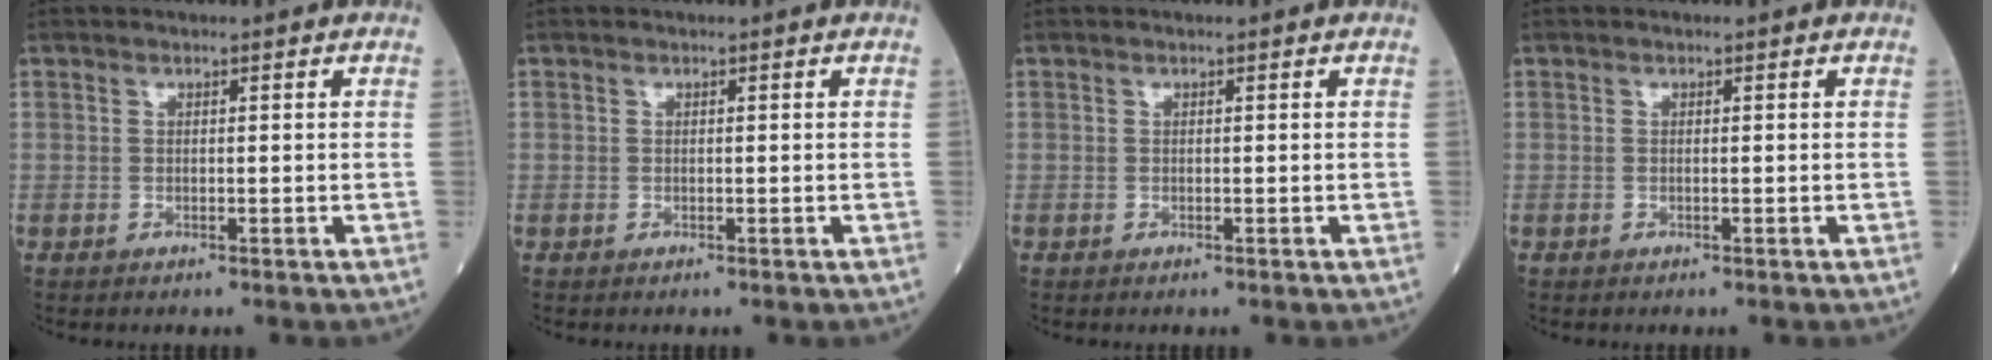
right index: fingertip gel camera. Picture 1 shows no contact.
{"total": 0.0}
{"total": 0.0}
{"total": 0.0}